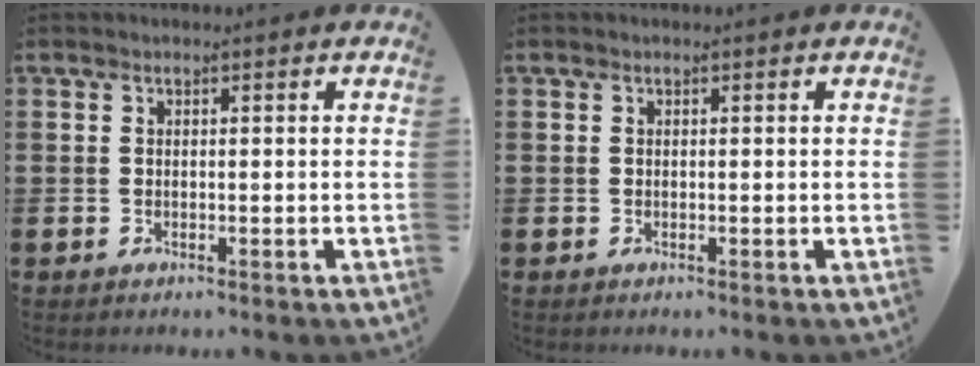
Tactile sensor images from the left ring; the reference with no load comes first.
{"total": 0.0}